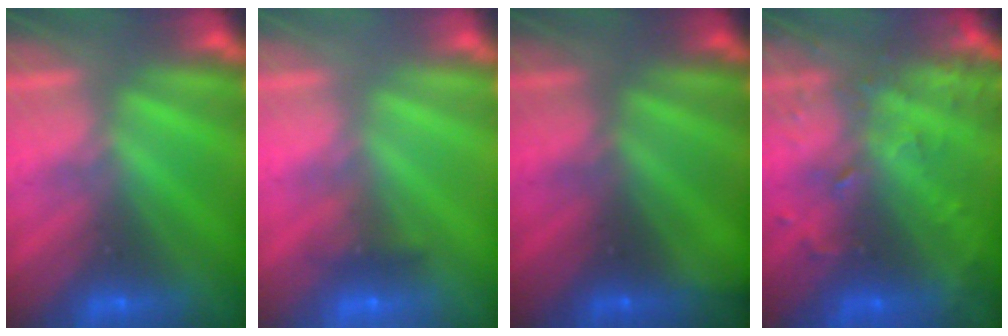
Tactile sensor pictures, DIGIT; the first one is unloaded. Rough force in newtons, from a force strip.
{"total": 2.4}
{"total": 1.8}
{"total": 7.9}